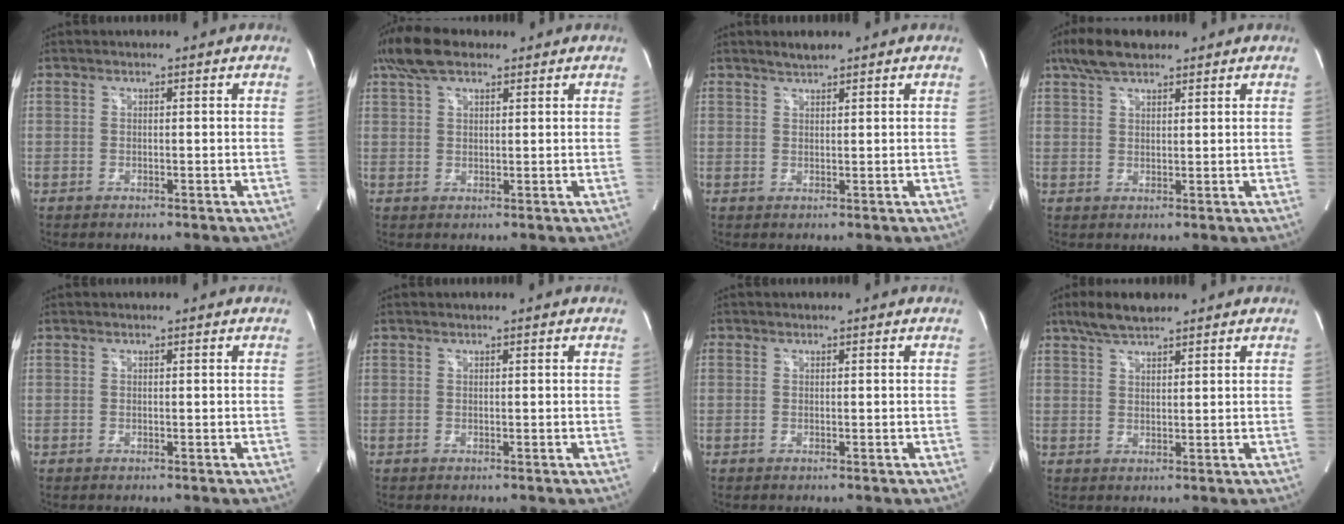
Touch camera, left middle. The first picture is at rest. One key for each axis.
{"total": 6.7, "fx": 4.8, "fy": 2.6, "fz": 3.9, "tx": -0.084, "ty": 0.027, "tz": 0.093}
{"total": 1.8, "fx": 1.7, "fy": 0.1, "fz": 0.7, "tx": -0.018, "ty": 0.003, "tz": 0.035}
{"total": 6.1, "fx": 4.7, "fy": 2.1, "fz": 3.4, "tx": -0.071, "ty": 0.019, "tz": 0.089}
{"total": 0.0}
{"total": 0.0}
{"total": 0.0}
{"total": 5.2, "fx": 4.2, "fy": 1.2, "fz": 2.8, "tx": -0.064, "ty": 0.014, "tz": 0.079}